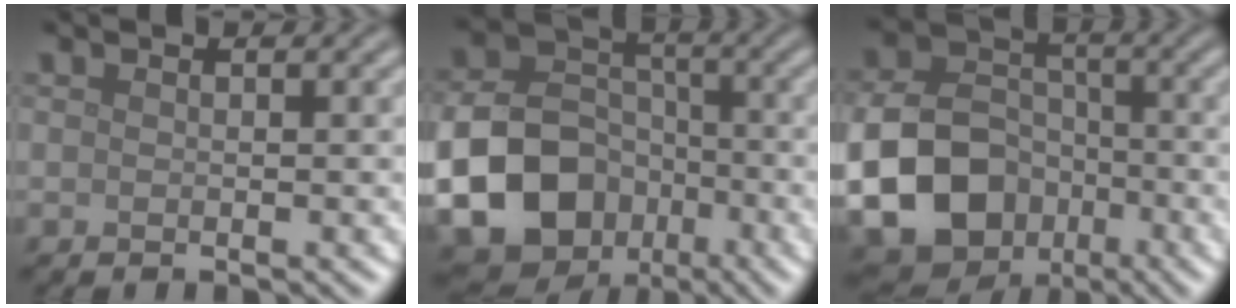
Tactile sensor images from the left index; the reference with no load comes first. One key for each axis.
{"total": 18.9, "fx": -7.2, "fy": 15.9, "fz": 7.4, "tx": -0.161, "ty": -0.069, "tz": -0.141}
{"total": 17.0, "fx": -6.0, "fy": 14.2, "fz": 7.3, "tx": -0.151, "ty": -0.063, "tz": -0.121}